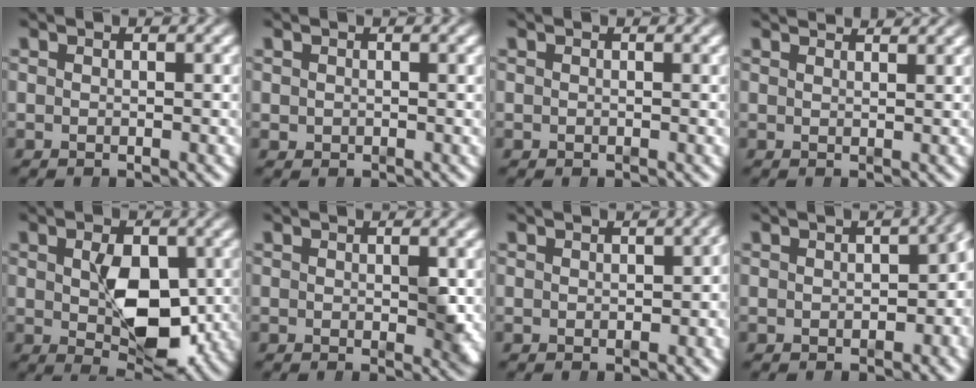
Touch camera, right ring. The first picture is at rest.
{"total": 0.6, "force": [0.0, 0.6, 0.1], "torque": [-0.010, -0.007, 0.005]}
{"total": 0.0}
{"total": 2.3, "force": [2.1, -0.6, 0.4], "torque": [0.003, 0.007, 0.033]}
{"total": 6.7, "force": [-0.4, 3.0, 6.0], "torque": [-0.086, -0.021, -0.001]}
{"total": 1.9, "force": [0.1, 0.7, 1.7], "torque": [-0.017, -0.001, -0.003]}
{"total": 1.0, "force": [-0.5, 0.6, 0.6], "torque": [-0.001, 0.001, -0.010]}
{"total": 2.1, "force": [-0.6, 1.1, 1.6], "torque": [-0.012, 0.000, -0.006]}